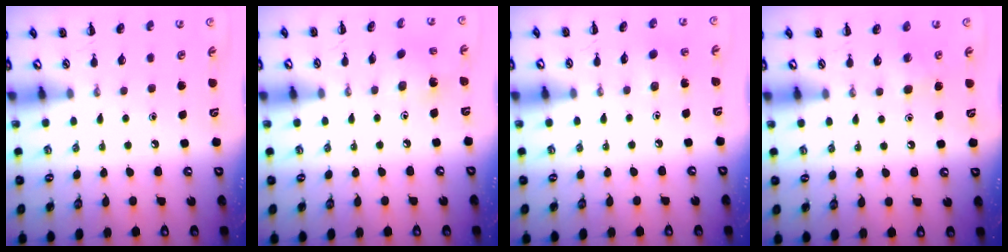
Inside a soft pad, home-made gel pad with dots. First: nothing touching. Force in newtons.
{"total": 2.1, "press": 2.0, "slide": 0.5}
{"total": 3.0, "press": 2.8, "slide": 0.9}
{"total": 4.3, "press": 4.2, "slide": 1.2}